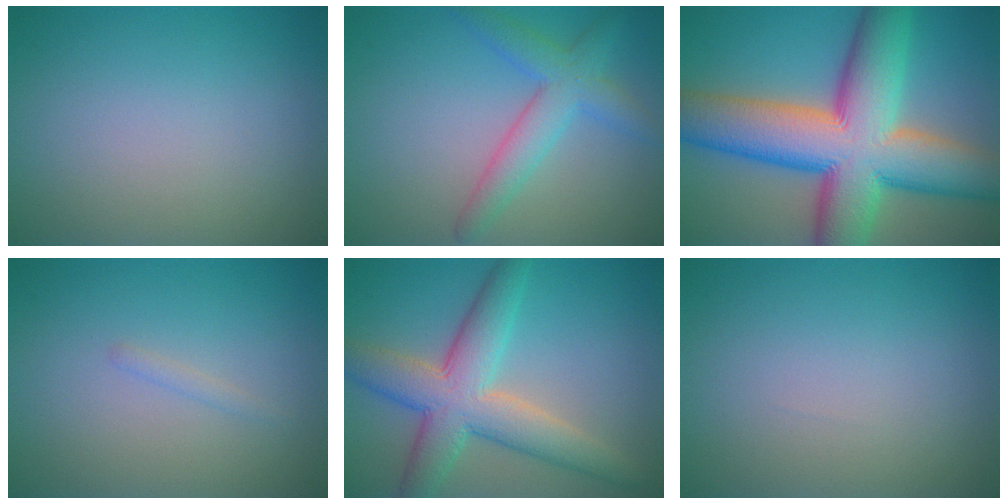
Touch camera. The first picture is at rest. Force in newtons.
{"total": 2.9, "press": 2.9, "slide": 0.2}
{"total": 15.9, "press": 15.8, "slide": 0.5}
{"total": 0.6, "press": 0.6, "slide": 0.0}
{"total": 7.5, "press": 7.5, "slide": 0.6}
{"total": 0.0}